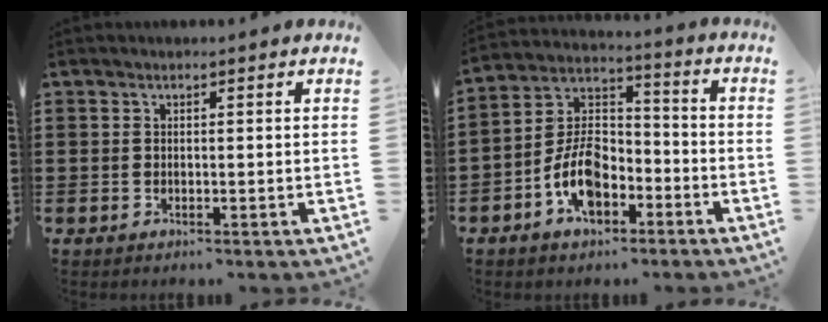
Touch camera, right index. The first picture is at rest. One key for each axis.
{"total": 9.1, "fx": -4.3, "fy": 5.3, "fz": 6.0, "tx": -0.141, "ty": 0.012, "tz": -0.084}